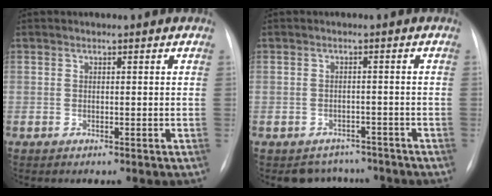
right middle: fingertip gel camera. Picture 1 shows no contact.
{"total": 4.5, "force": [-3.9, 2.3, -0.4], "torque": [0.011, 0.017, -0.051]}